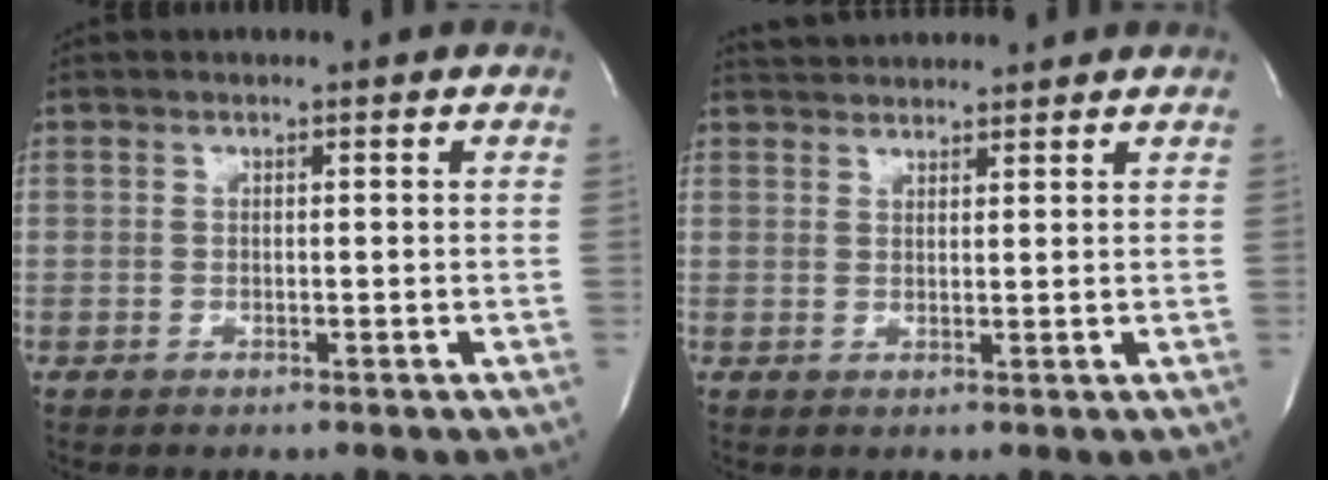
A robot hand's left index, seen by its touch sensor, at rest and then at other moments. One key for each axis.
{"total": 5.2, "fx": 5.1, "fy": 0.7, "fz": 0.8, "tx": -0.017, "ty": 0.032, "tz": 0.080}